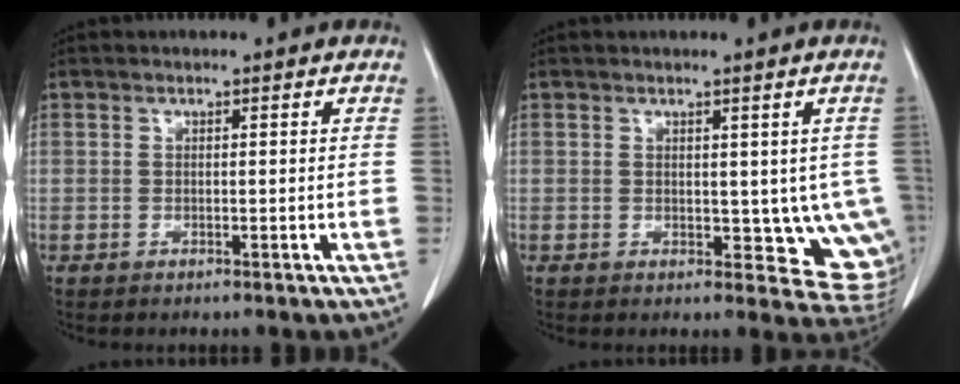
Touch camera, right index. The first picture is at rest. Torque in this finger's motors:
{"motor_torque": [0.00, 0.13, 0.13, 0.00]}